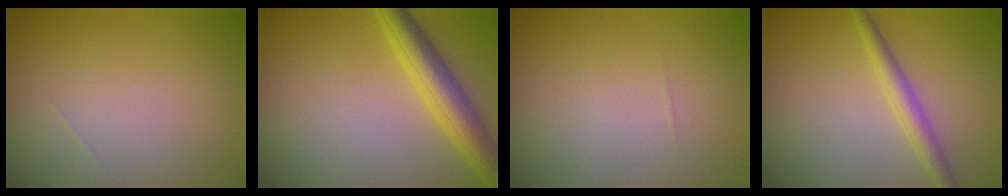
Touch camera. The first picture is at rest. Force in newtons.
{"total": 4.8, "press": 4.8, "slide": 0.1}
{"total": 0.0}
{"total": 2.4, "press": 2.4, "slide": 0.1}